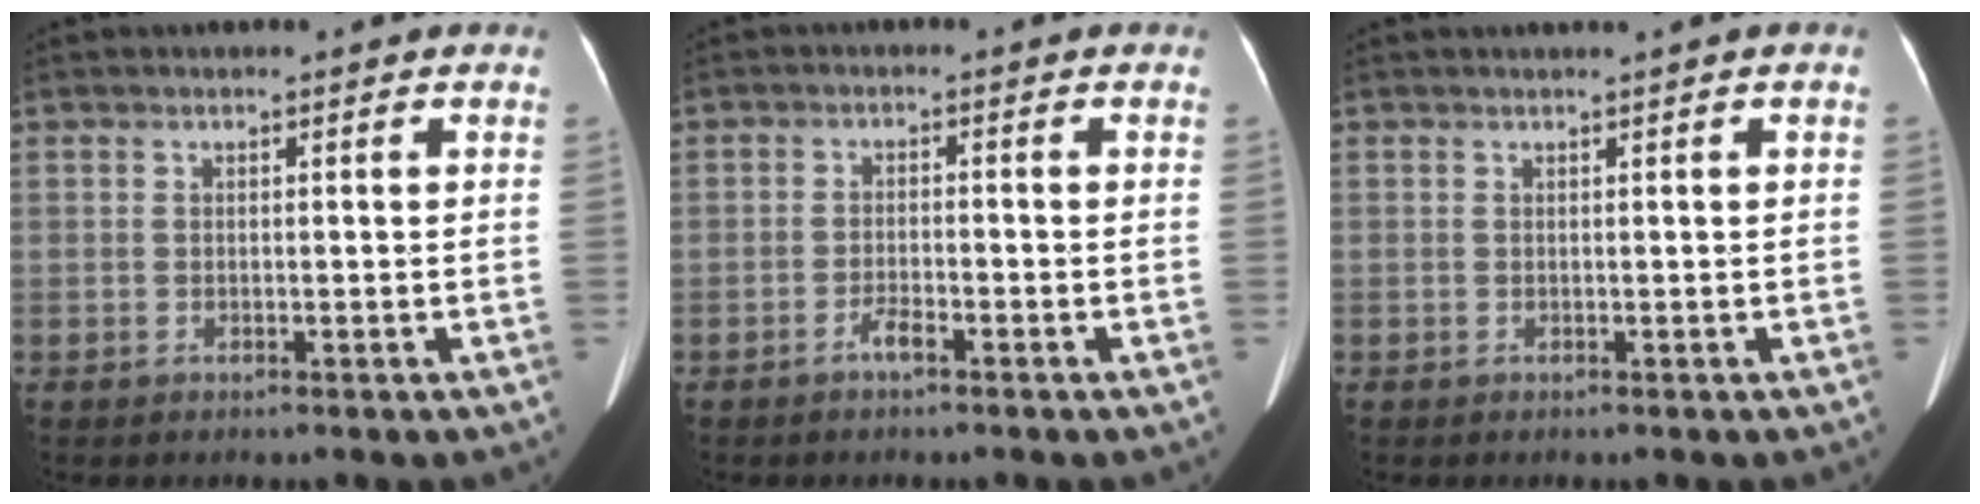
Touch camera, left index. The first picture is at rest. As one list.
[{"total": 2.1, "force": [-1.6, 0.3, 1.2], "torque": [-0.029, -0.003, -0.029]}, {"total": 0.0}]